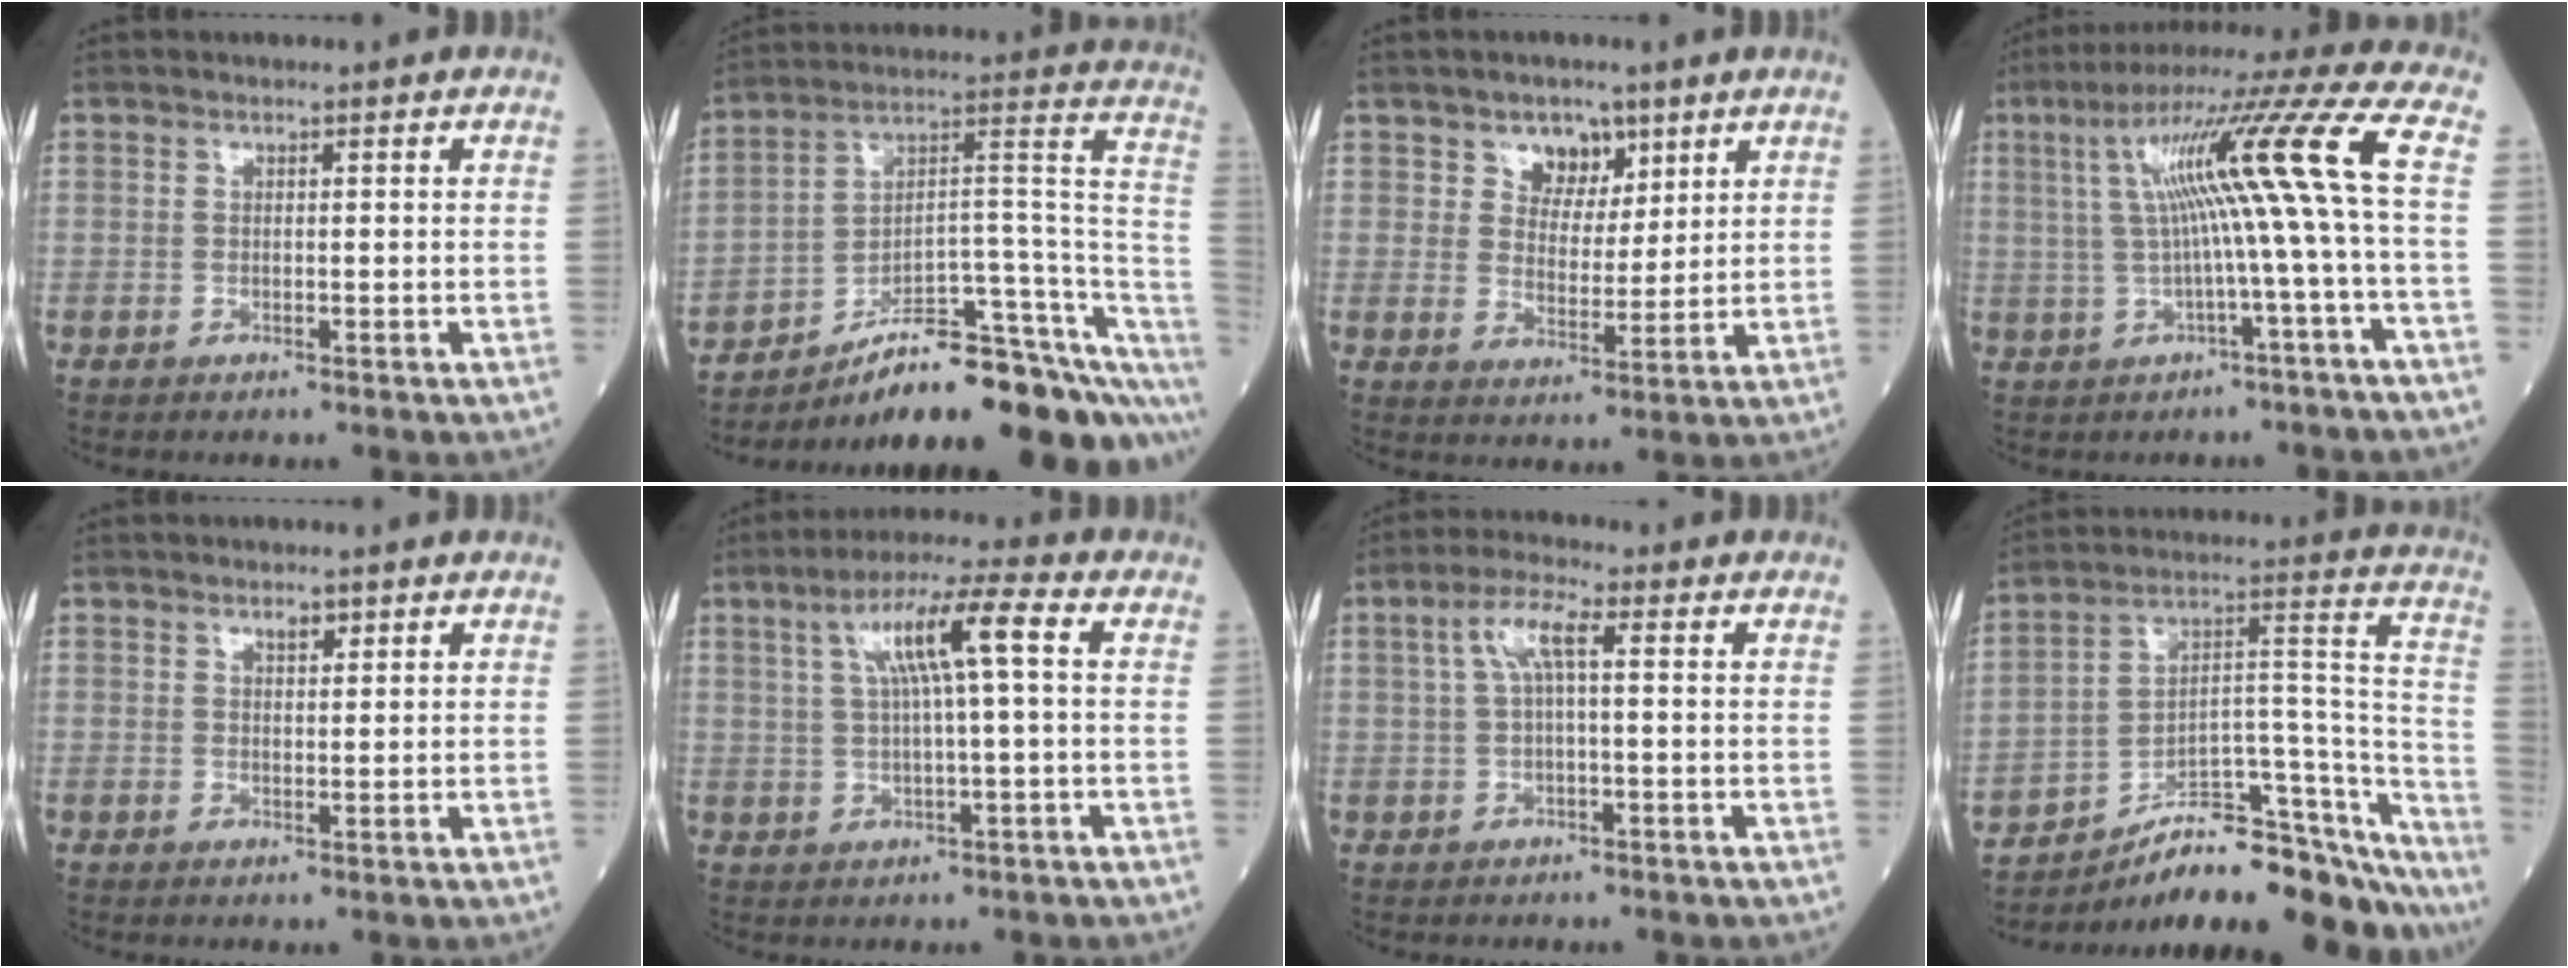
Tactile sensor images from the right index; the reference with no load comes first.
{"total": 23.7, "force": [-17.0, 4.3, 15.9], "torque": [-0.140, 0.048, -0.251]}
{"total": 5.5, "force": [3.4, 3.7, 2.2], "torque": [-0.028, 0.001, 0.059]}
{"total": 13.6, "force": [1.2, -1.9, 13.5], "torque": [-0.219, 0.039, 0.022]}
{"total": 1.6, "force": [1.1, 0.6, 1.0], "torque": [-0.014, -0.002, 0.017]}
{"total": 9.1, "force": [2.3, 0.4, 8.8], "torque": [-0.159, 0.022, 0.039]}
{"total": 5.0, "force": [1.1, 0.9, 4.8], "torque": [-0.099, 0.021, 0.023]}
{"total": 26.9, "force": [-22.5, 6.2, 13.4], "torque": [-0.139, 0.039, -0.327]}